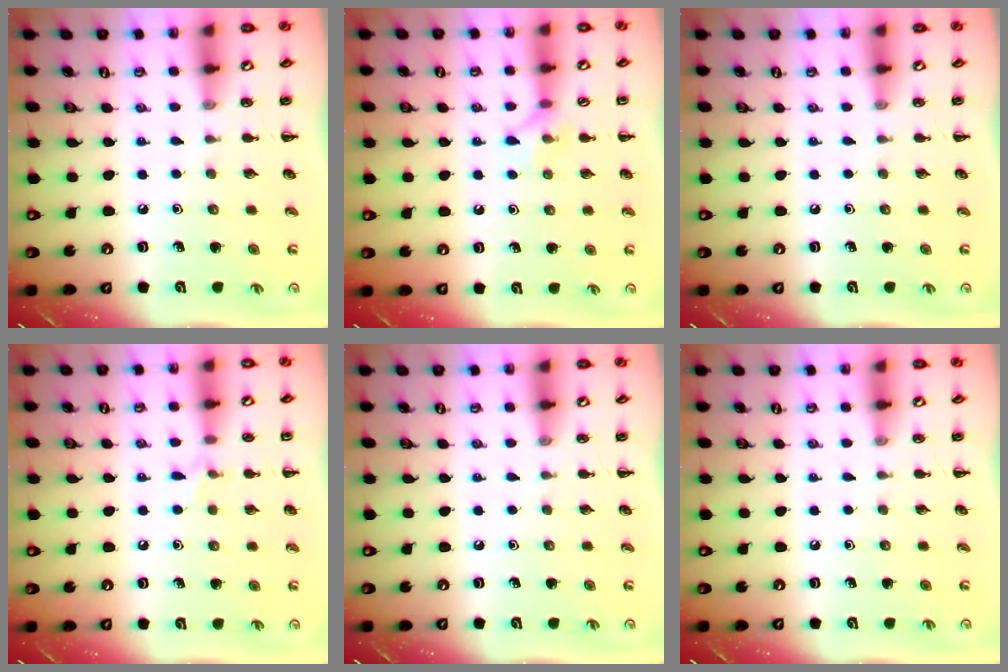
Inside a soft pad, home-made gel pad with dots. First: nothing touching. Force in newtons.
{"total": 6.1, "press": 6.1, "slide": 0.4}
{"total": 0.0}
{"total": 5.5, "press": 5.2, "slide": 1.7}
{"total": 0.0}
{"total": 0.0}